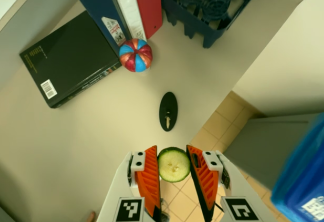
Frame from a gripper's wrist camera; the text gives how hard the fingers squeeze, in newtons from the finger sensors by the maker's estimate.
{"total": 8.3, "left": 8.3, "right": 8.3}